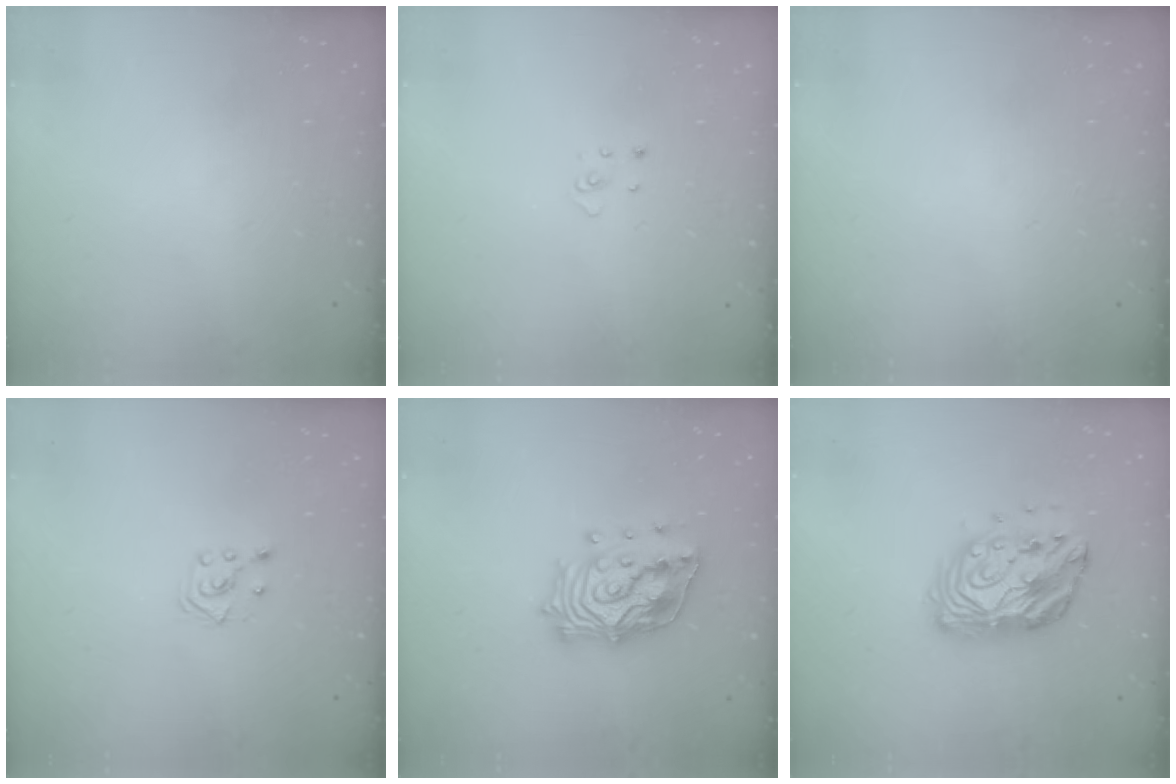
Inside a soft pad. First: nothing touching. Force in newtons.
{"total": 2.2, "press": 2.2, "slide": 0.2}
{"total": 0.0}
{"total": 3.8, "press": 3.8, "slide": 0.3}
{"total": 17.6, "press": 17.4, "slide": 2.6}
{"total": 12.7, "press": 12.7, "slide": 0.6}